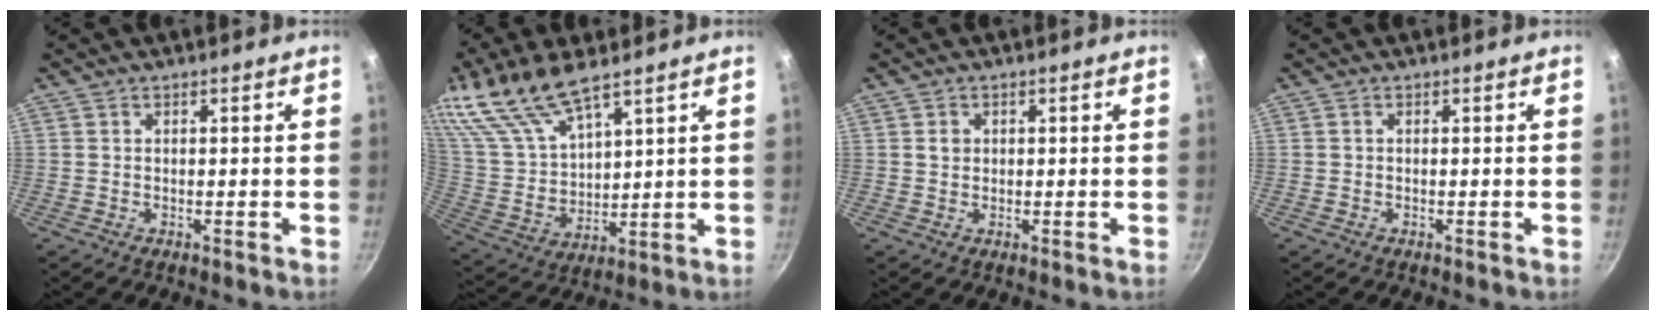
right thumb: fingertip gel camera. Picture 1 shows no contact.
{"total": 15.6, "force": [11.0, 5.8, 9.4], "torque": [-0.173, -0.046, 0.235]}
{"total": 1.6, "force": [0.3, 1.5, 0.7], "torque": [-0.006, 0.003, 0.004]}
{"total": 0.0}